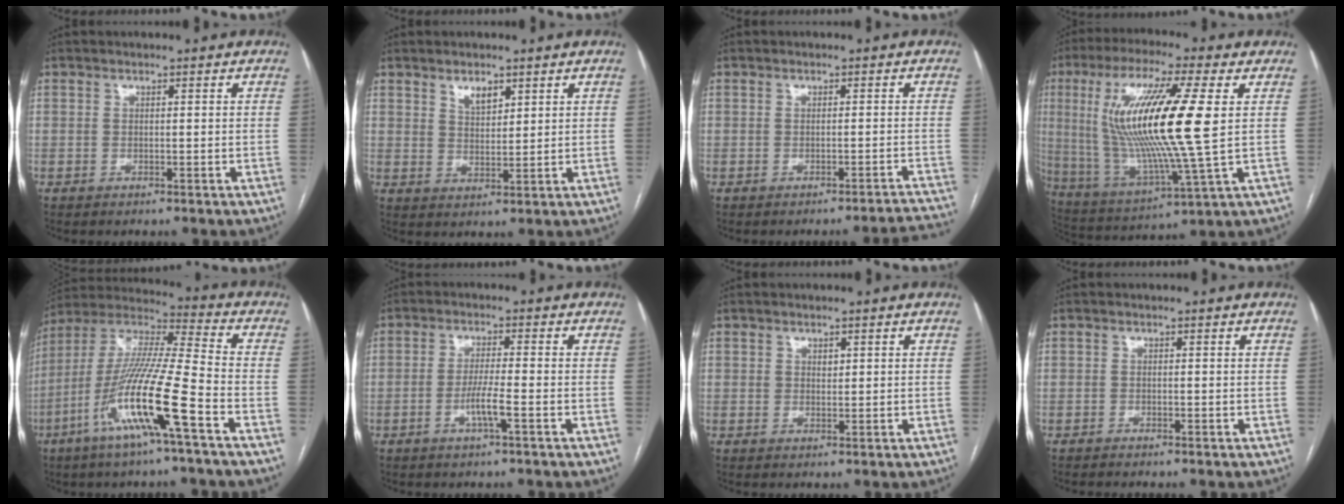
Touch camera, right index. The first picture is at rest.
{"total": 3.6, "force": [2.2, 1.8, 2.2], "torque": [-0.039, 0.000, 0.045]}
{"total": 6.2, "force": [-6.1, -1.0, 0.3], "torque": [0.014, 0.005, -0.071]}
{"total": 20.7, "force": [3.1, 1.1, 20.5], "torque": [-0.410, -0.004, 0.048]}
{"total": 17.4, "force": [-7.6, 0.2, 15.7], "torque": [-0.323, -0.012, -0.147]}
{"total": 4.1, "force": [-1.8, 0.0, 3.7], "torque": [-0.070, -0.003, -0.036]}
{"total": 1.2, "force": [0.4, 0.9, 0.7], "torque": [-0.010, -0.002, 0.008]}
{"total": 1.2, "force": [-1.1, 0.3, 0.3], "torque": [-0.008, -0.001, -0.016]}